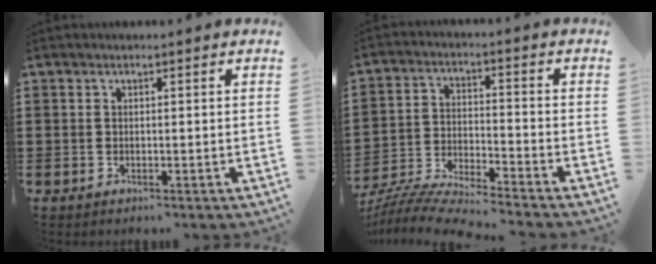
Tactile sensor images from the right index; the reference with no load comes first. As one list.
[{"total": 6.4, "force": [-6.3, -0.2, 1.4], "torque": [-0.046, -0.012, -0.129]}]